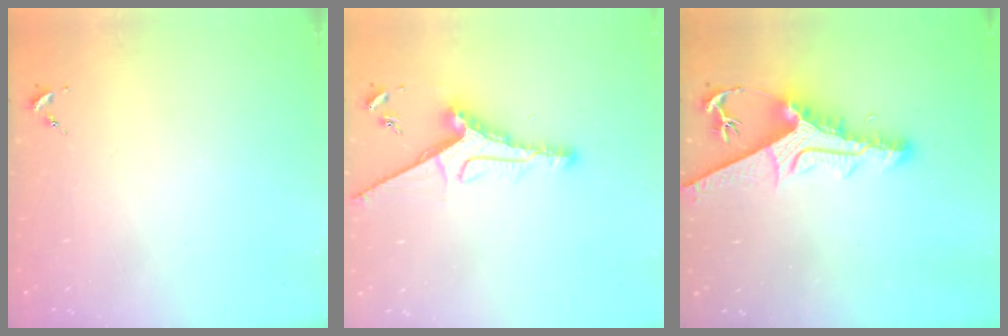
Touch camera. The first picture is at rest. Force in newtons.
{"total": 11.0, "press": 11.0, "slide": 0.8}
{"total": 13.2, "press": 13.1, "slide": 1.5}